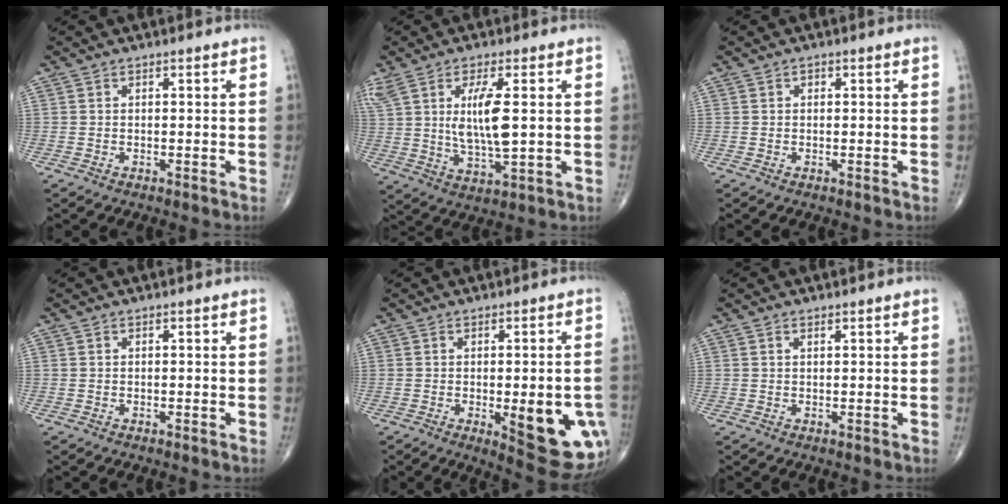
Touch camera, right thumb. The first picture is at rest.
{"total": 12.4, "force": [2.5, 4.2, 11.4], "torque": [-0.231, -0.015, 0.056]}
{"total": 0.5, "force": [0.1, 0.5, 0.2], "torque": [0.002, 0.001, 0.001]}
{"total": 0.0}
{"total": 15.1, "force": [-3.5, 5.1, 13.7], "torque": [-0.142, -0.008, -0.025]}
{"total": 0.6, "force": [0.4, 0.2, 0.4], "torque": [-0.008, -0.002, 0.007]}